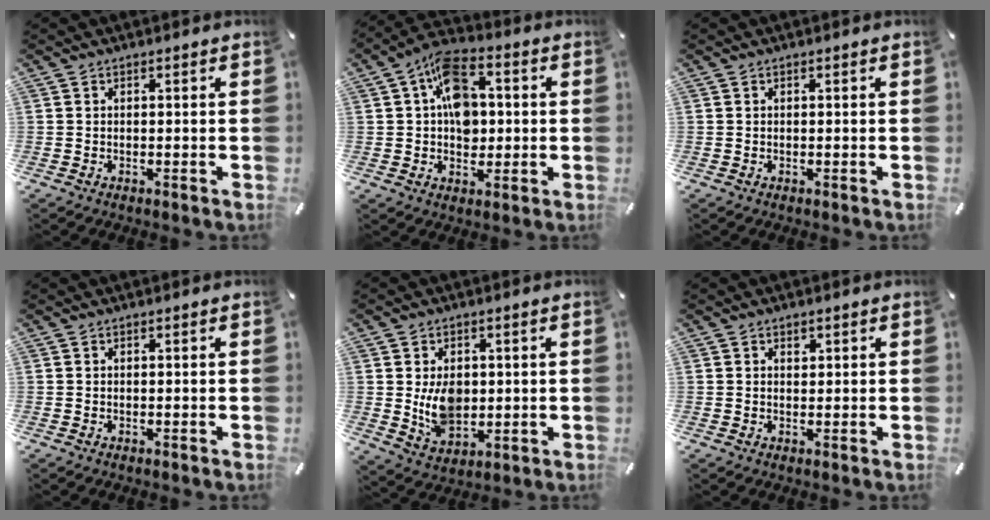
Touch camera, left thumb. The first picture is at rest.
{"total": 12.0, "force": [1.6, 8.6, 8.2], "torque": [-0.137, 0.006, 0.032]}
{"total": 0.0}
{"total": 0.0}
{"total": 8.6, "force": [0.8, 6.6, 5.5], "torque": [-0.087, -0.011, 0.012]}
{"total": 1.1, "force": [0.5, 0.9, 0.4], "torque": [0.007, -0.005, 0.007]}